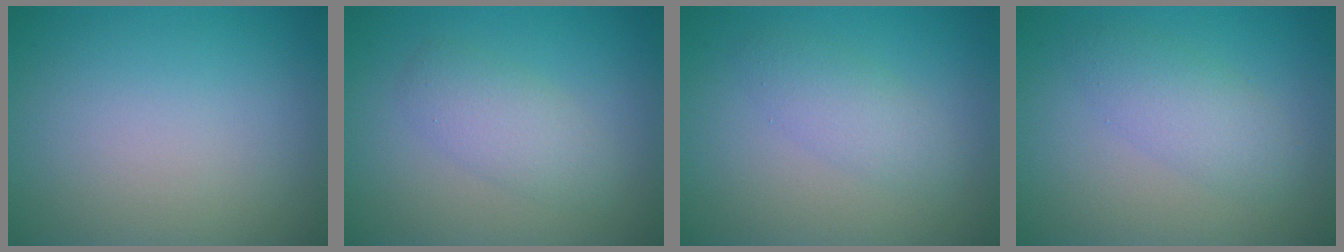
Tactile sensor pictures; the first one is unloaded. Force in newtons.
{"total": 2.9, "press": 2.9, "slide": 0.0}
{"total": 2.3, "press": 2.3, "slide": 0.2}
{"total": 2.9, "press": 2.8, "slide": 0.2}